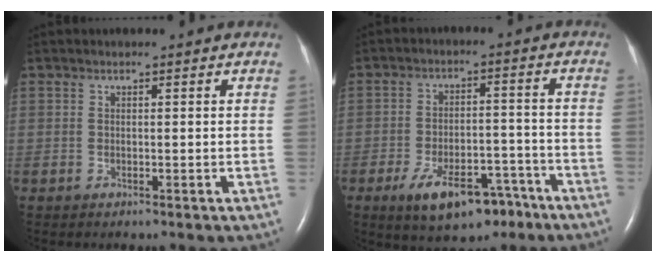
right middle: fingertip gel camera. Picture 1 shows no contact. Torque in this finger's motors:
{"motor_torque": [1.17, -0.97, 0.29, 0.07]}